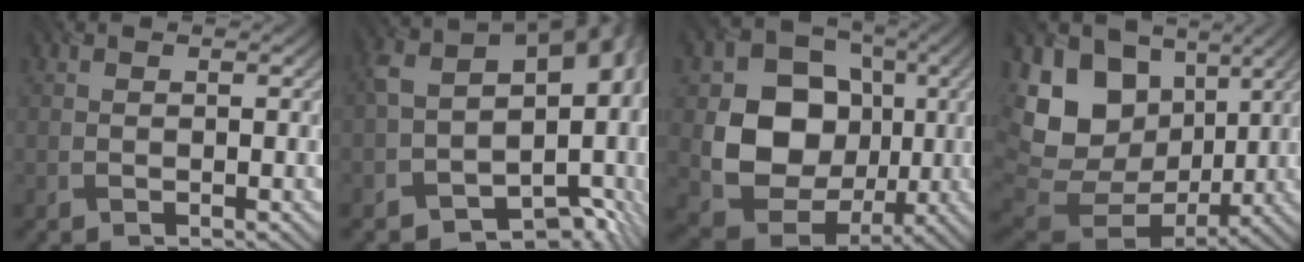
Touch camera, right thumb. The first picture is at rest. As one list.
[{"total": 15.5, "force": [-1.2, 10.3, 11.6], "torque": [-0.180, -0.041, 0.011]}, {"total": 13.0, "force": [0.0, 11.0, 7.0], "torque": [-0.138, -0.017, -0.009]}, {"total": 17.3, "force": [3.4, 13.1, 10.8], "torque": [-0.247, 0.005, 0.088]}]